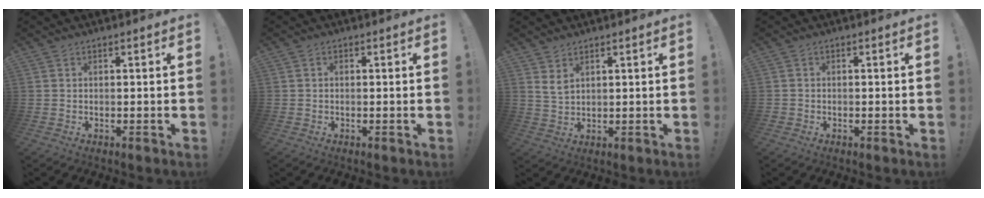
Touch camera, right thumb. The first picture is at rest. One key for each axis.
{"total": 0.7, "fx": -0.1, "fy": 0.5, "fz": 0.4, "tx": -0.011, "ty": 0.004, "tz": -0.001}
{"total": 3.9, "fx": 2.5, "fy": 1.9, "fz": 2.4, "tx": -0.036, "ty": -0.015, "tz": 0.045}
{"total": 1.0, "fx": -0.5, "fy": 0.8, "fz": 0.3, "tx": -0.005, "ty": 0.002, "tz": -0.008}